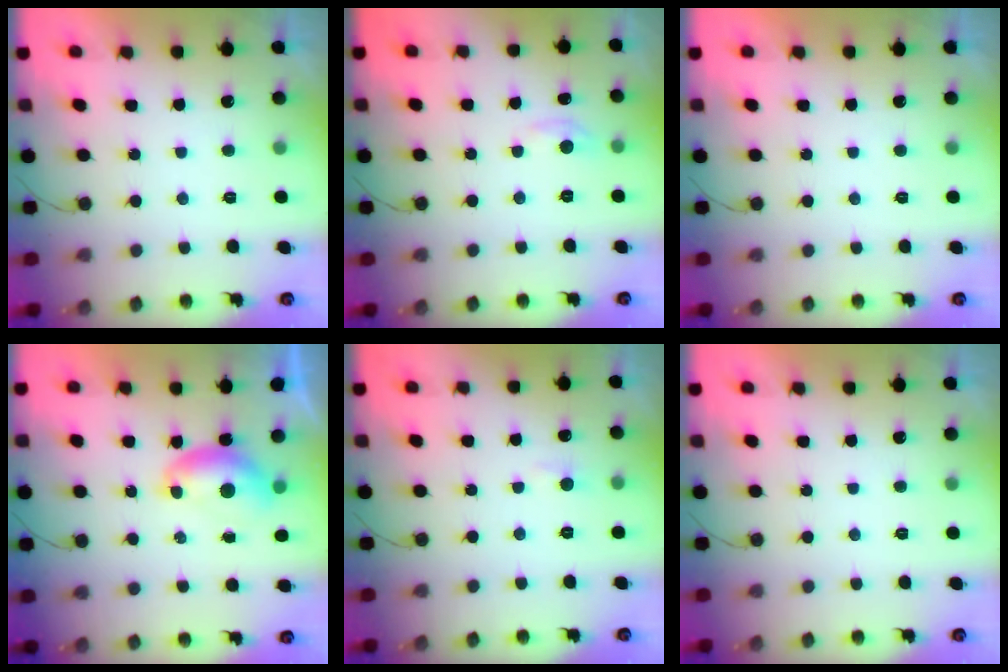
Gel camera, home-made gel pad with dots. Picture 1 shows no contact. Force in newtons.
{"total": 3.5, "press": 3.5, "slide": 0.5}
{"total": 0.0}
{"total": 7.4, "press": 7.3, "slide": 1.0}
{"total": 4.2, "press": 4.2, "slide": 0.6}
{"total": 0.0}